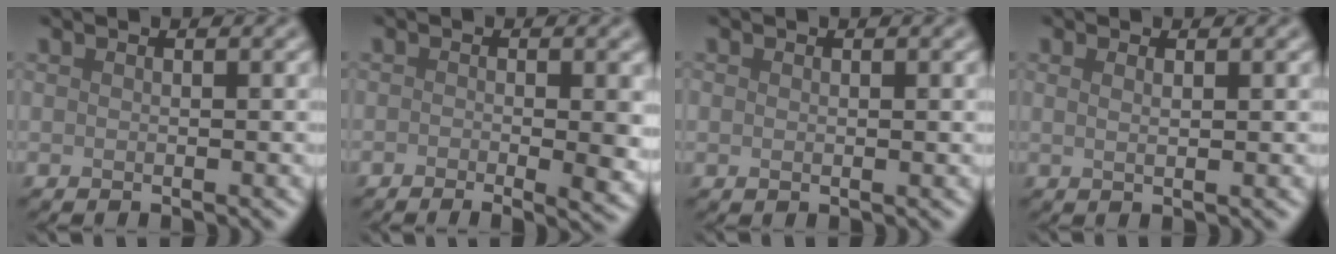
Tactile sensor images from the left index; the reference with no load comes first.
{"total": 4.3, "force": [-1.1, 1.3, 3.9], "torque": [-0.057, -0.013, -0.015]}
{"total": 0.7, "force": [0.1, 0.5, 0.5], "torque": [-0.007, -0.002, 0.001]}
{"total": 1.2, "force": [0.6, 0.4, 1.0], "torque": [-0.013, -0.002, 0.003]}